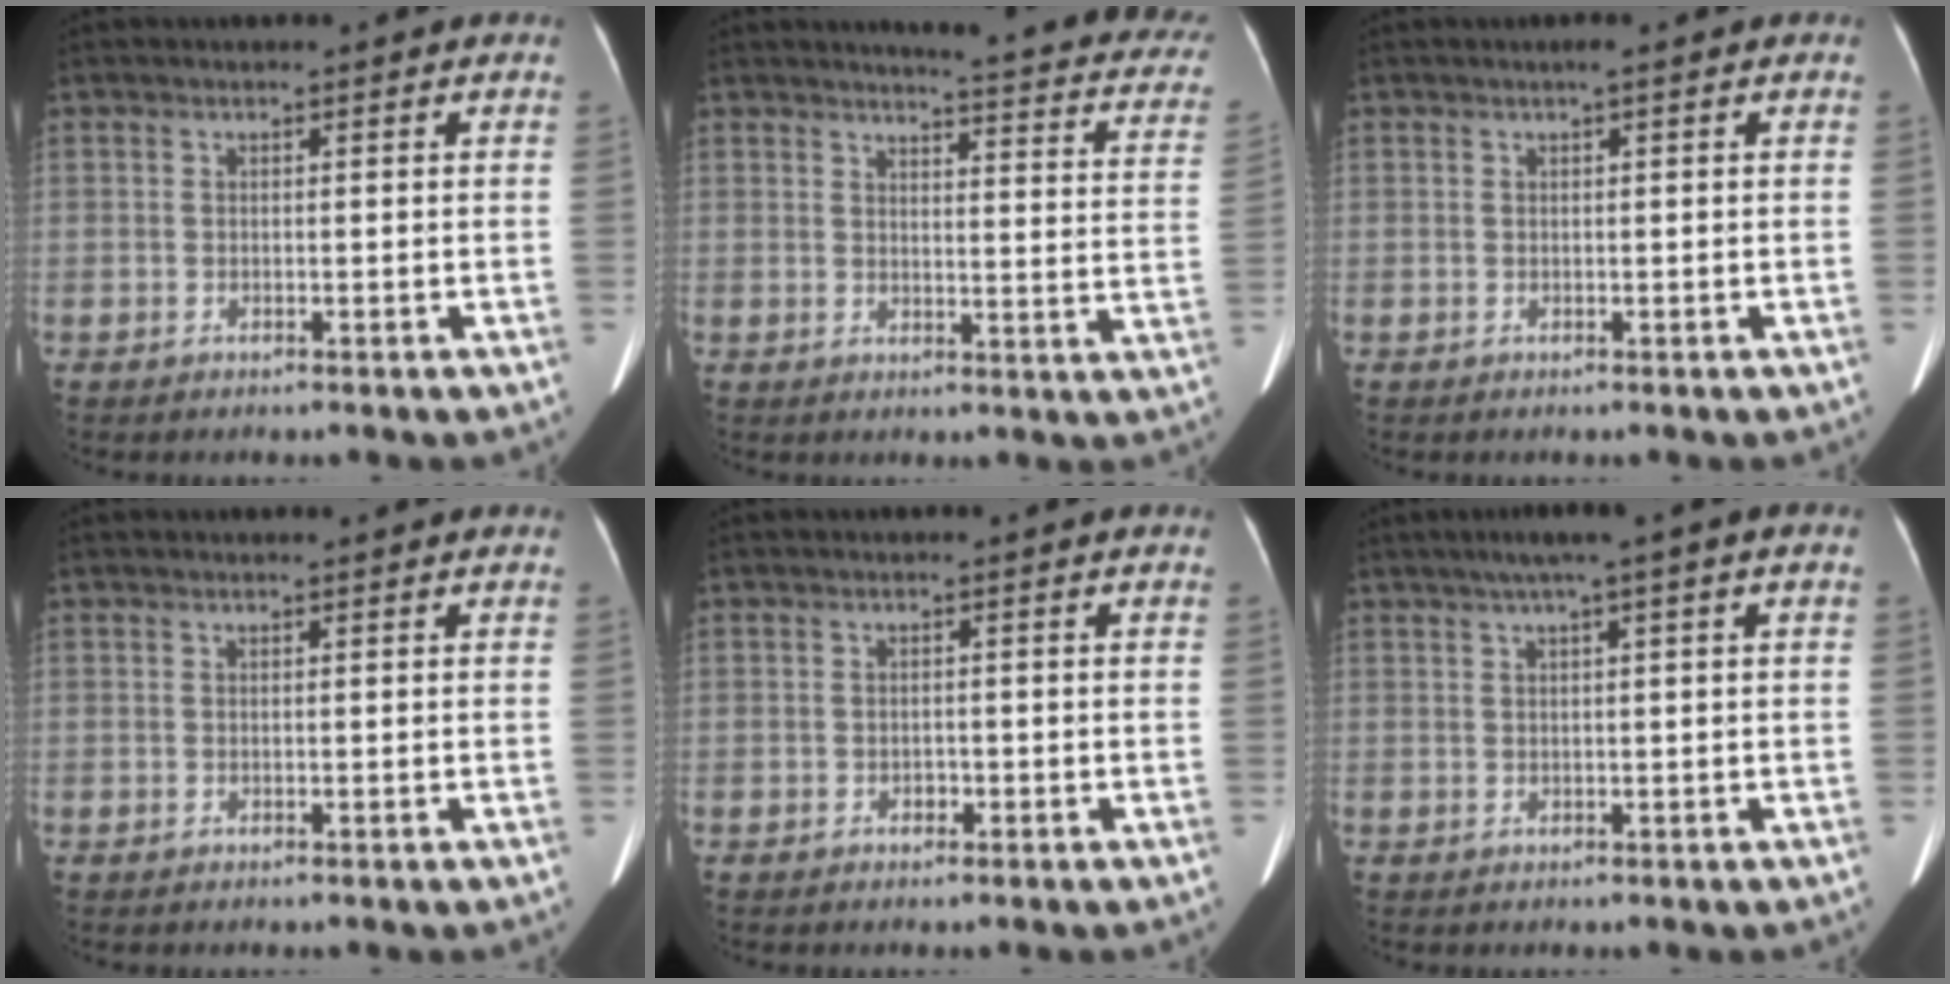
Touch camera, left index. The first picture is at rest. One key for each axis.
{"total": 18.0, "fx": 16.4, "fy": 2.1, "fz": 7.1, "tx": -0.071, "ty": -0.070, "tz": 0.160}
{"total": 0.7, "fx": 0.5, "fy": 0.1, "fz": 0.5, "tx": -0.010, "ty": 0.011, "tz": 0.007}
{"total": 0.9, "fx": 0.9, "fy": 0.0, "fz": 0.3, "tx": -0.007, "ty": 0.005, "tz": 0.010}
{"total": 0.9, "fx": -0.4, "fy": 0.6, "fz": 0.4, "tx": -0.006, "ty": 0.003, "tz": -0.007}
{"total": 5.6, "fx": 2.9, "fy": -0.3, "fz": 4.8, "tx": -0.078, "ty": 0.030, "tz": 0.046}